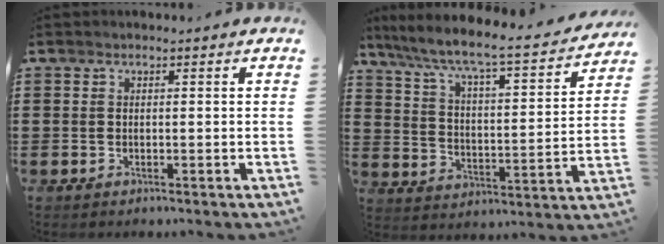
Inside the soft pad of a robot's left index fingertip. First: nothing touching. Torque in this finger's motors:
{"motor_torque": [1.11, -1.03, 0.29, 0.21]}